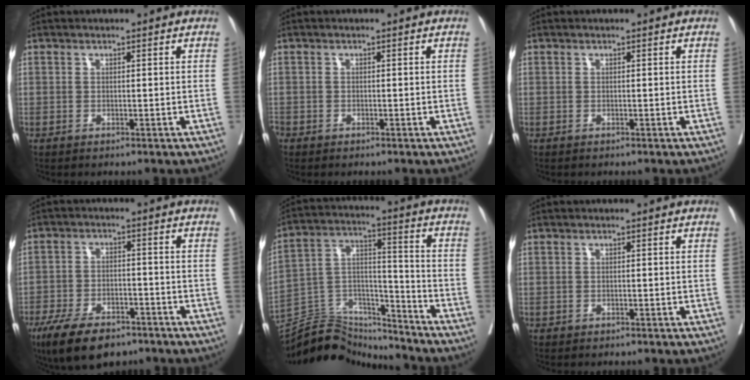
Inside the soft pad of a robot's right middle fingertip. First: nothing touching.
{"total": 1.3, "force": [-1.0, 0.8, 0.3], "torque": [-0.013, -0.001, -0.020]}
{"total": 0.0}
{"total": 10.4, "force": [-7.5, 4.2, 5.9], "torque": [-0.106, -0.010, -0.127]}
{"total": 15.3, "force": [-15.0, 2.5, 1.3], "torque": [-0.026, 0.047, -0.261]}
{"total": 0.0}